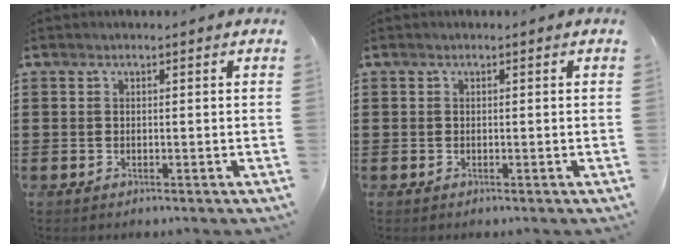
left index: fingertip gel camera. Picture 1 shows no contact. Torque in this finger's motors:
{"motor_torque": [-0.10, -0.09, 0.00, -0.01]}